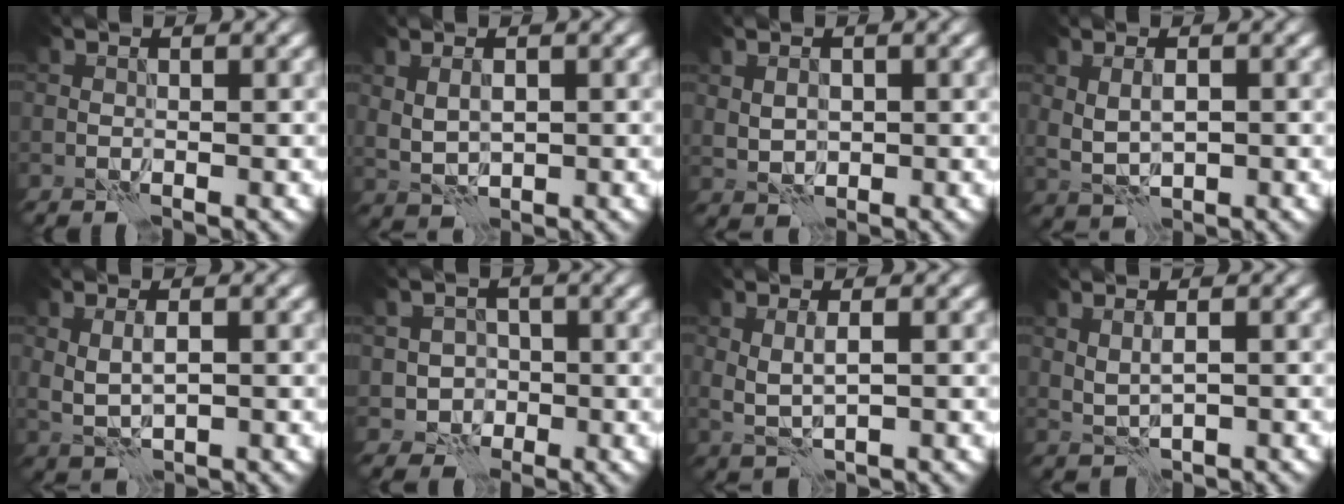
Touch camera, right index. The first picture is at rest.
{"total": 2.3, "force": [0.2, 1.3, 1.9], "torque": [-0.039, -0.002, 0.008]}
{"total": 2.0, "force": [0.1, 1.5, 1.4], "torque": [-0.027, -0.004, 0.005]}
{"total": 2.5, "force": [0.0, 1.3, 2.1], "torque": [-0.041, -0.002, 0.005]}
{"total": 2.3, "force": [0.2, 0.9, 2.1], "torque": [-0.045, -0.002, 0.006]}
{"total": 2.6, "force": [-0.7, 2.4, 0.6], "torque": [0.006, 0.000, -0.022]}
{"total": 1.9, "force": [0.2, 0.3, 1.8], "torque": [-0.040, -0.004, 0.006]}
{"total": 1.6, "force": [0.4, 0.5, 1.5], "torque": [-0.027, -0.002, 0.011]}